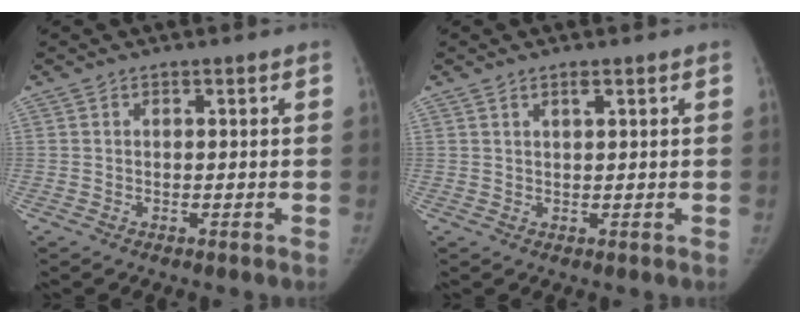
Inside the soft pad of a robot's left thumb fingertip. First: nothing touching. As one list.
[{"total": 1.2, "force": [0.8, 0.3, 0.9], "torque": [-0.012, 0.000, 0.016]}]